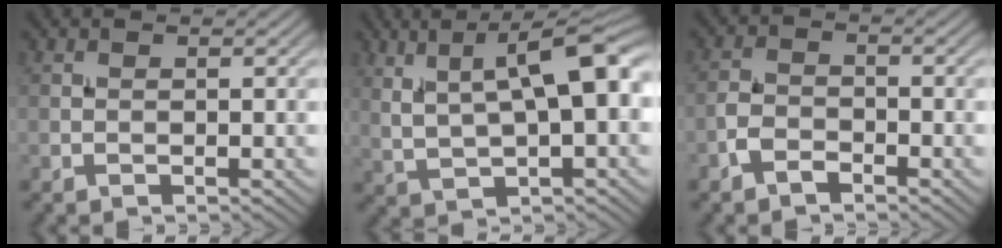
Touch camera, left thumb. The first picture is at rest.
{"total": 10.7, "force": [3.4, 3.3, 9.6], "torque": [-0.174, 0.008, 0.065]}
{"total": 2.7, "force": [-2.0, 1.3, 1.4], "torque": [-0.029, 0.004, -0.048]}